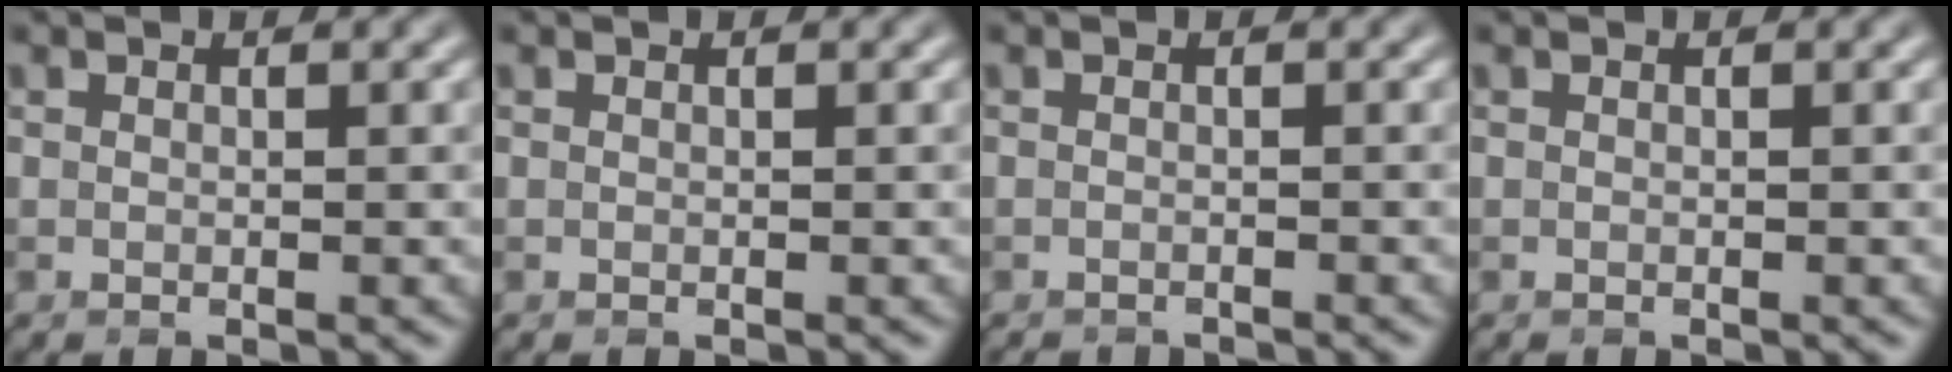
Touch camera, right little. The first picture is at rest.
{"total": 0.0}
{"total": 1.9, "force": [-1.9, 0.2, 0.2], "torque": [0.005, -0.009, -0.026]}
{"total": 0.0}